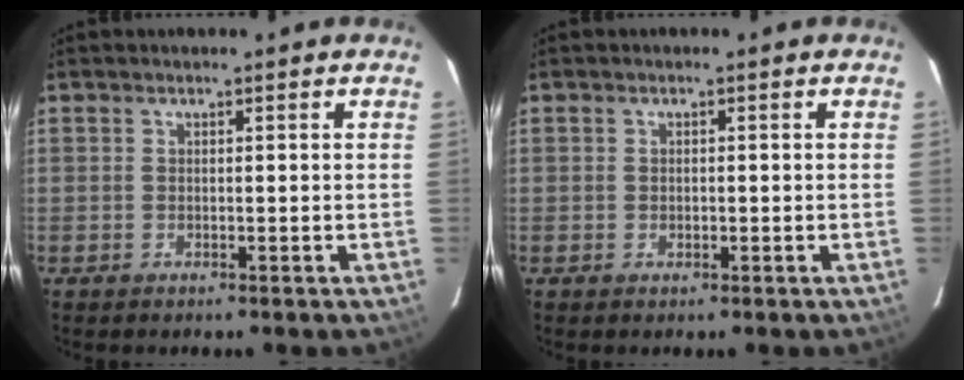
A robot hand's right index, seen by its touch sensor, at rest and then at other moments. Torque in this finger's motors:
{"motor_torque": [0.04, 0.13, 0.02, -0.03]}